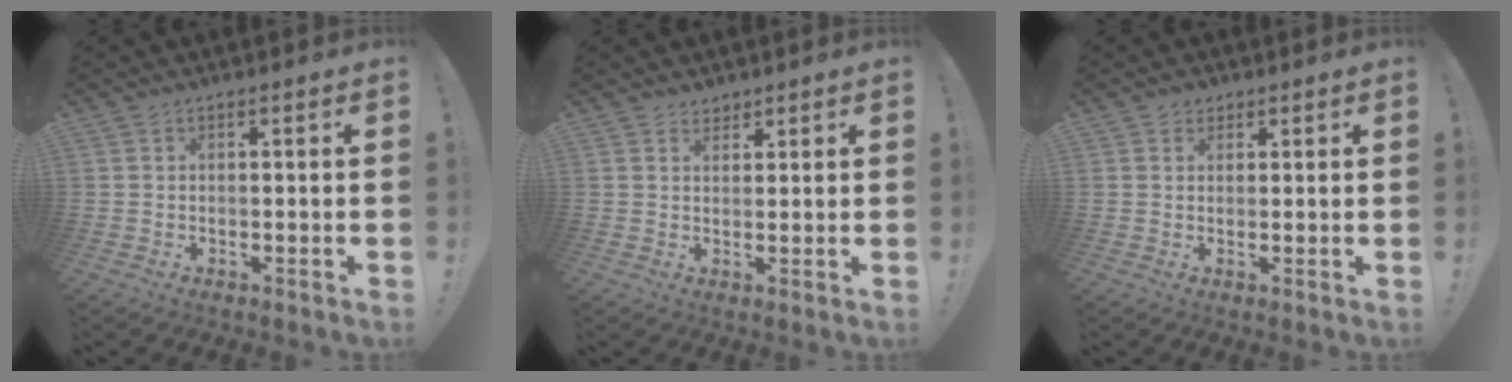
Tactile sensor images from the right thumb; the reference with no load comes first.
{"total": 2.5, "force": [2.1, 1.3, 0.1], "torque": [0.003, -0.013, 0.038]}
{"total": 2.3, "force": [1.3, 1.8, 0.4], "torque": [-0.001, -0.004, 0.022]}